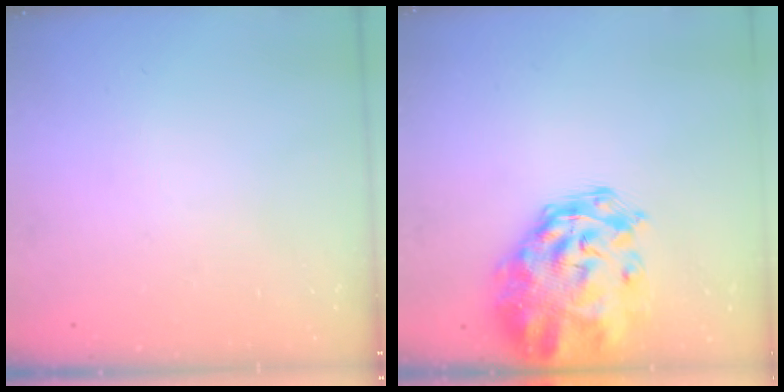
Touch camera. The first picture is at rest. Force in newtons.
{"total": 8.6, "press": 8.1, "slide": 2.9}